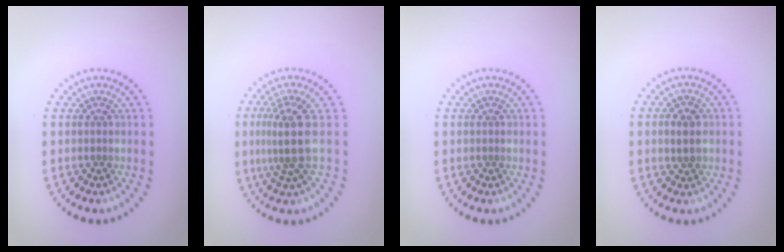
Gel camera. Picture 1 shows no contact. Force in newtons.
{"total": 3.5, "press": 2.5, "slide": 2.5}
{"total": 0.0}
{"total": 2.2, "press": 2.2, "slide": 0.1}